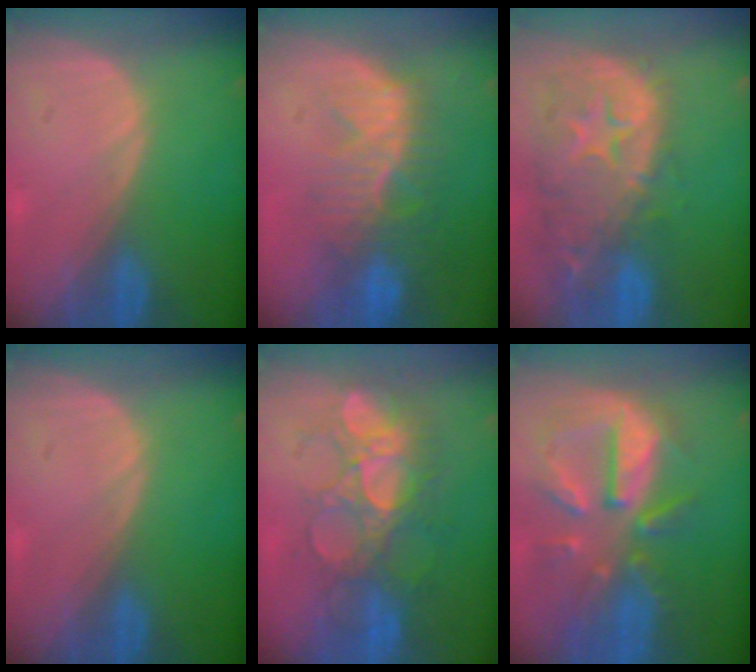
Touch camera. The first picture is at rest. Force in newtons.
{"total": 10.1, "press": 8.7, "slide": 5.1}
{"total": 14.1, "press": 11.4, "slide": 8.4}
{"total": 0.0}
{"total": 9.1, "press": 8.9, "slide": 1.9}
{"total": 10.7, "press": 9.5, "slide": 5.0}